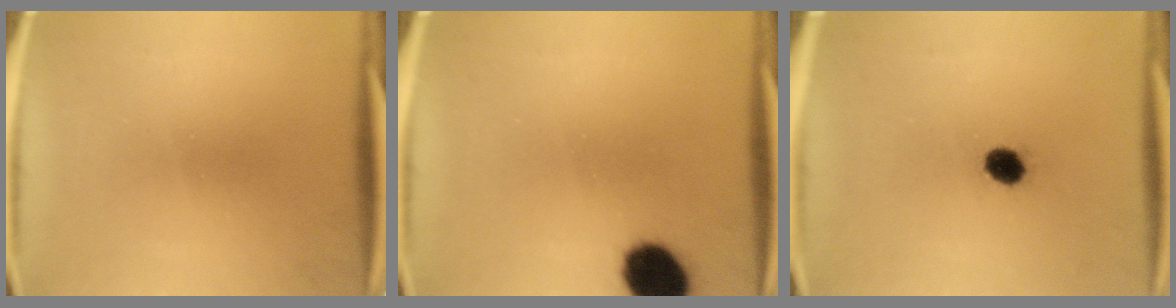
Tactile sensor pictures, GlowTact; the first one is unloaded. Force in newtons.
{"total": 10.5}
{"total": 4.4}